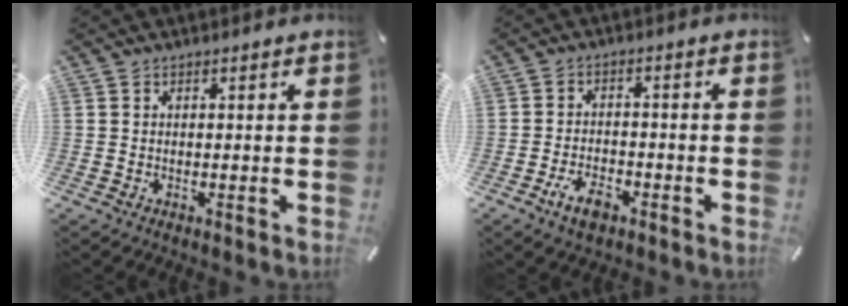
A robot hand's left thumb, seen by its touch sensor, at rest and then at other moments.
{"total": 5.8, "force": [-3.3, 3.1, 3.6], "torque": [-0.074, 0.017, -0.063]}